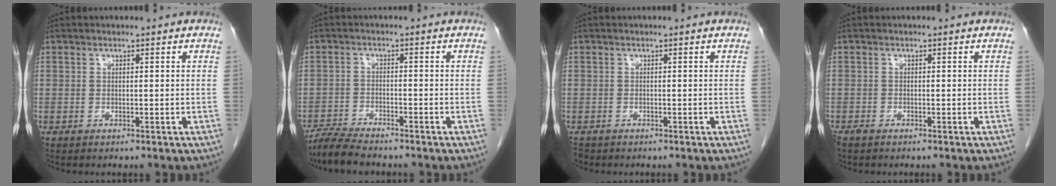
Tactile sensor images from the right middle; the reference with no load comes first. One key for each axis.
{"total": 5.3, "fx": -4.9, "fy": 0.5, "fz": 2.1, "tx": -0.040, "ty": -0.018, "tz": -0.089}
{"total": 1.6, "fx": -1.3, "fy": 0.8, "fz": 0.3, "tx": -0.011, "ty": -0.003, "tz": -0.018}
{"total": 1.2, "fx": -1.0, "fy": 0.5, "fz": 0.5, "tx": -0.014, "ty": -0.004, "tz": -0.013}